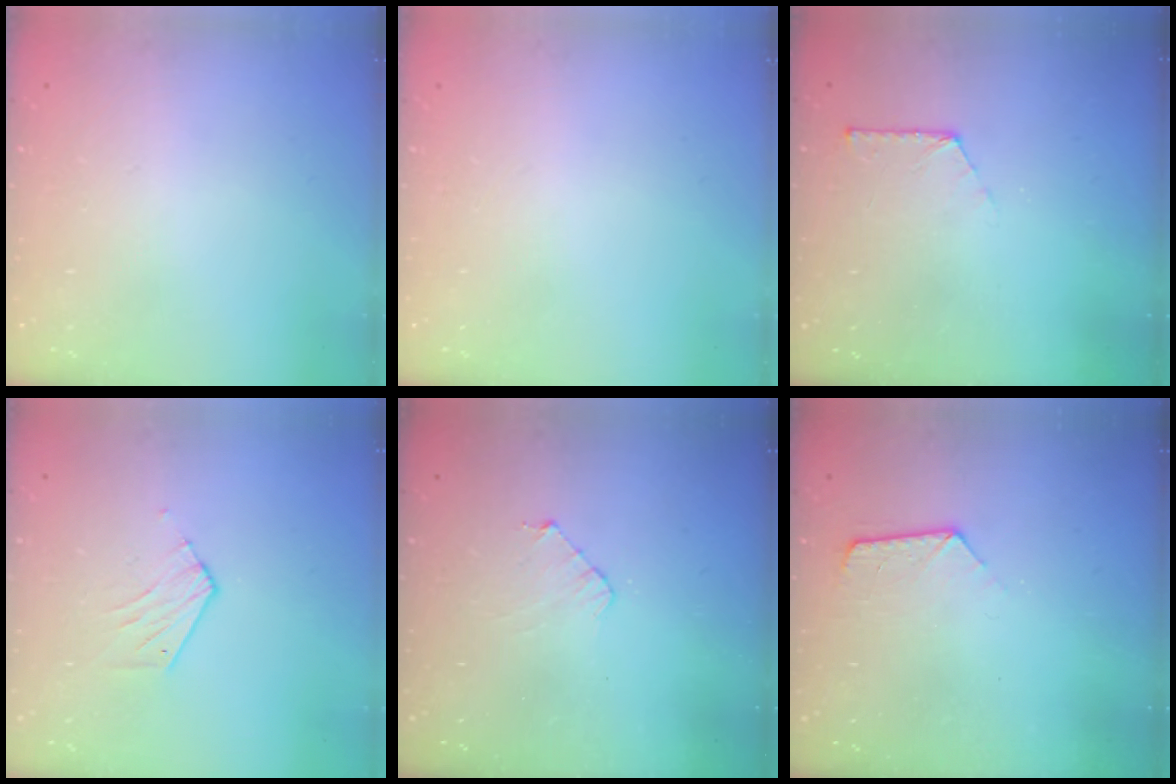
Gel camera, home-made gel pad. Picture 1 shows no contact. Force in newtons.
{"total": 0.0}
{"total": 5.4, "press": 5.4, "slide": 0.6}
{"total": 3.9, "press": 3.9, "slide": 0.3}
{"total": 4.1, "press": 4.0, "slide": 0.4}
{"total": 9.1, "press": 9.1, "slide": 0.8}